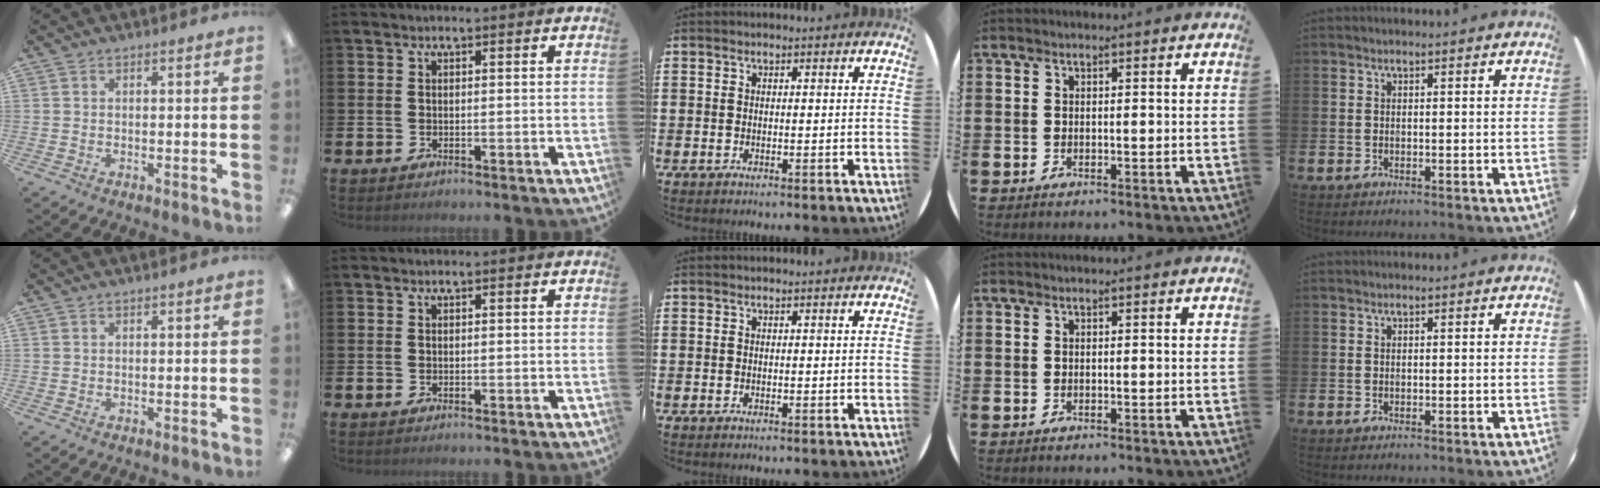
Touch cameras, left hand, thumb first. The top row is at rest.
{}